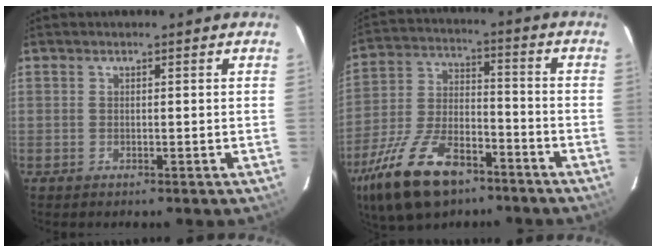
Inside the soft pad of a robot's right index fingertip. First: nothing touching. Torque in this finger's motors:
{"motor_torque": [1.22, -0.92, 0.90, 0.21]}